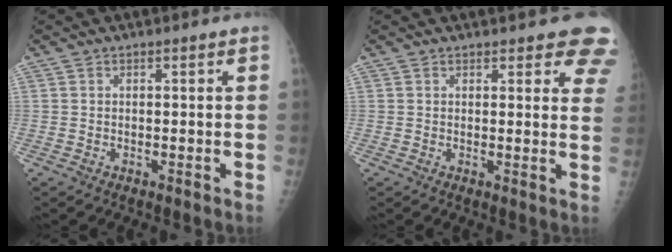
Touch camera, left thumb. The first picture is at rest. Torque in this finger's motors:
{"motor_torque": [1.01, 0.81, 0.70, -0.69, 0.10]}